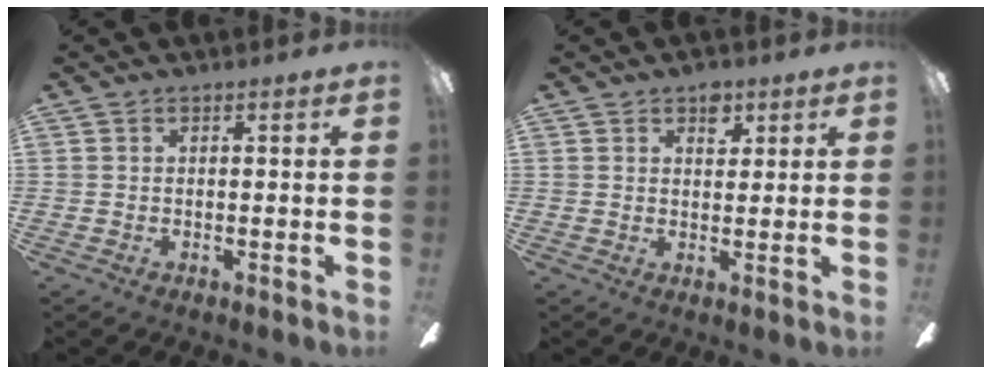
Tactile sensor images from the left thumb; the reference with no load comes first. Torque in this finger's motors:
{"motor_torque": [0.40, 0.14, 0.61, -0.23, 0.00]}